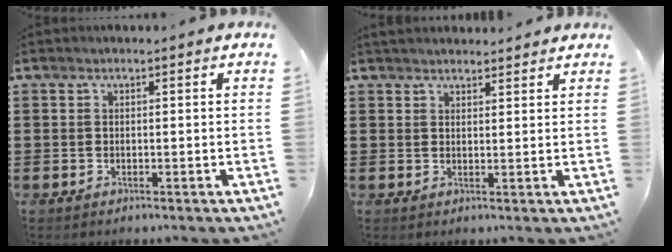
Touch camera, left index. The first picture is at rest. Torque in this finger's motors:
{"motor_torque": [1.30, -0.84, 0.07, -0.01]}